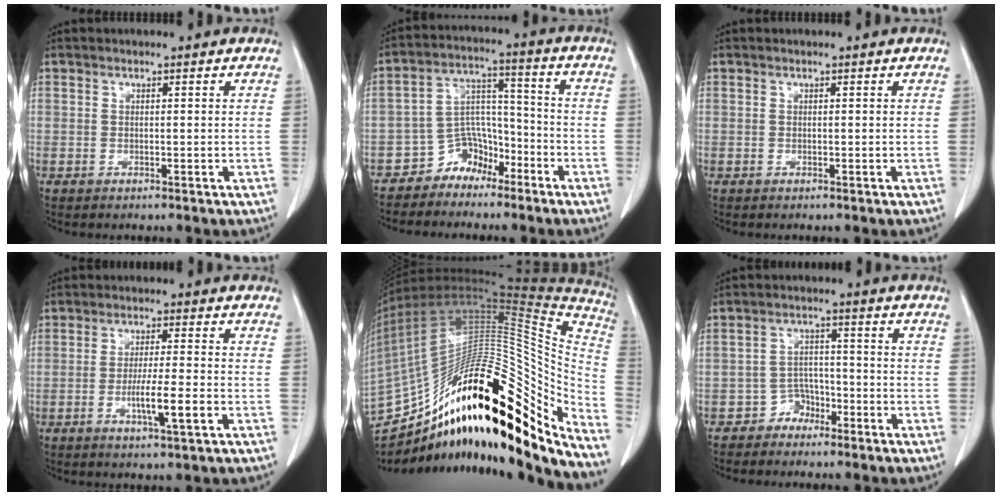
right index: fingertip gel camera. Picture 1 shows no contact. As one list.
[{"total": 6.8, "force": [-5.1, 4.4, 1.0], "torque": [-0.012, 0.037, -0.090]}, {"total": 0.0}, {"total": 6.2, "force": [-2.0, 0.1, 5.8], "torque": [-0.102, -0.010, -0.034]}, {"total": 34.7, "force": [-19.7, 10.4, 26.6], "torque": [-0.391, 0.034, -0.302]}, {"total": 3.6, "force": [-2.5, 2.5, 0.4], "torque": [0.001, 0.014, -0.044]}]